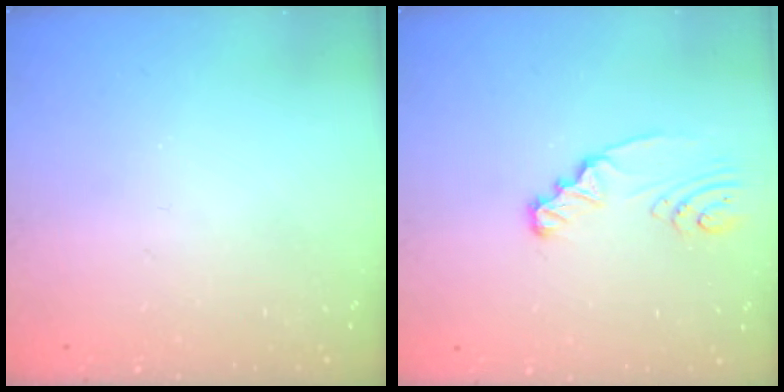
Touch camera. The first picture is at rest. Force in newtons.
{"total": 2.7, "press": 2.6, "slide": 0.3}